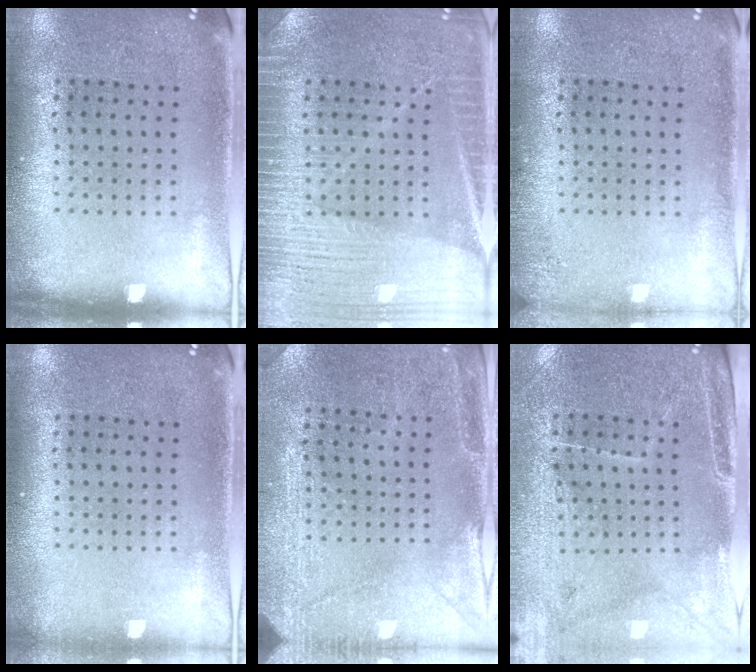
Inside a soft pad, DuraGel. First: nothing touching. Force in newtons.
{"total": 3.7, "press": 3.7, "slide": 0.6}
{"total": 1.4, "press": 1.4, "slide": 0.2}
{"total": 0.5, "press": 0.5, "slide": 0.1}
{"total": 2.9, "press": 2.8, "slide": 0.7}
{"total": 3.3, "press": 3.2, "slide": 1.0}